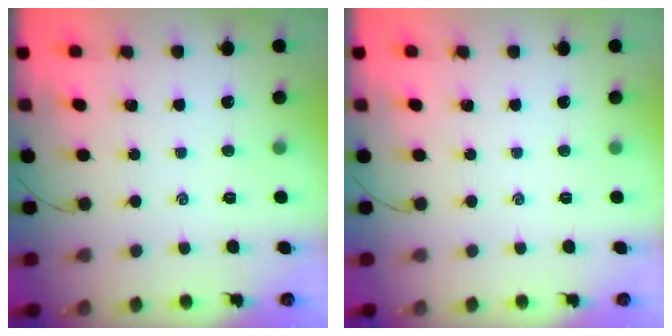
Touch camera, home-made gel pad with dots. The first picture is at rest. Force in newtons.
{"total": 0.0}